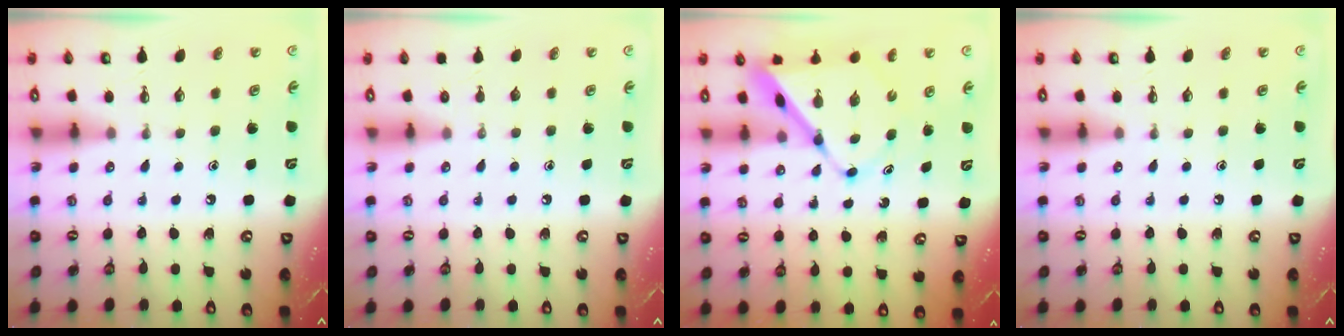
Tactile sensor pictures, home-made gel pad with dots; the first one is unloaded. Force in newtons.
{"total": 0.0}
{"total": 9.6, "press": 9.6, "slide": 1.0}
{"total": 0.0}